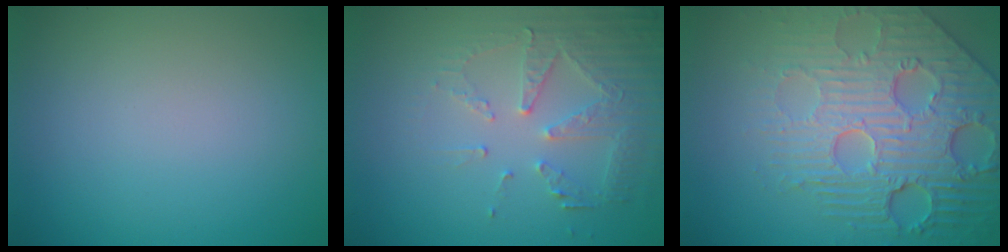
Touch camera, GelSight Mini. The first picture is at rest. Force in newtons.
{"total": 5.2, "press": 3.6, "slide": 3.8}
{"total": 8.1, "press": 6.1, "slide": 5.4}